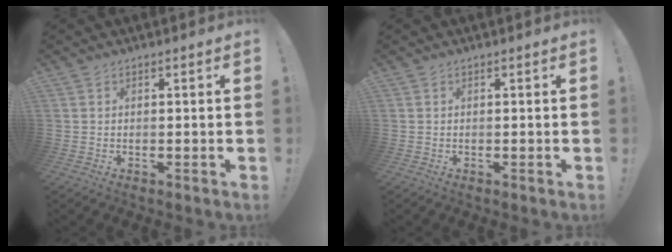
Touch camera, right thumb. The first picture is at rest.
{"total": 0.0}